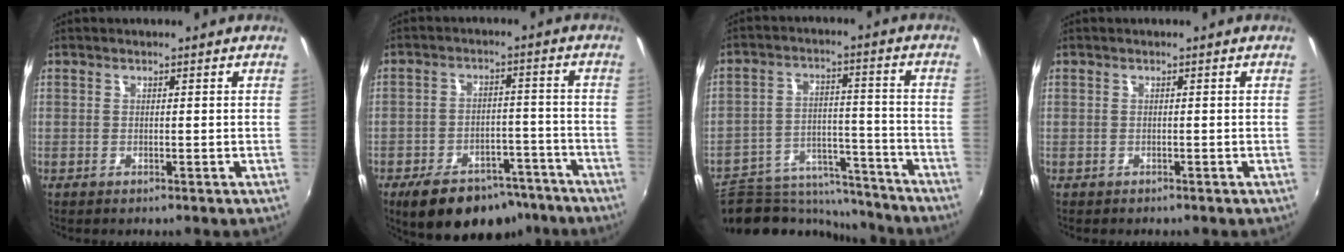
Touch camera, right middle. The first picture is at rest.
{"total": 15.4, "force": [-11.2, 7.7, 7.3], "torque": [-0.143, 0.004, -0.147]}
{"total": 15.9, "force": [-14.2, 5.9, 3.9], "torque": [-0.084, 0.022, -0.207]}
{"total": 0.6, "force": [-0.5, 0.4, 0.0], "torque": [-0.002, -0.001, -0.006]}